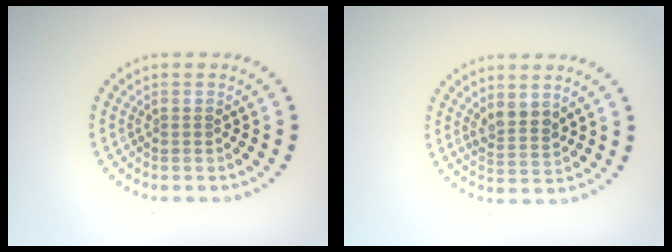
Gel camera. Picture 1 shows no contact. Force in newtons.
{"total": 2.2, "press": 2.0, "slide": 1.0}